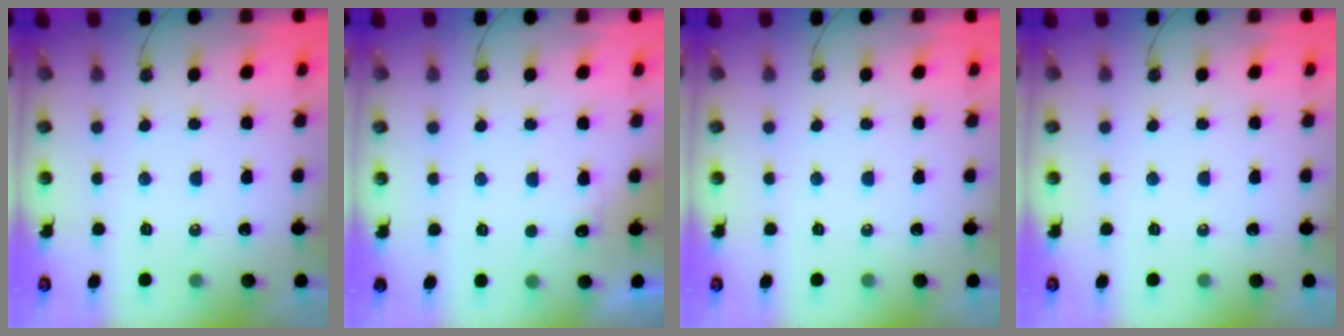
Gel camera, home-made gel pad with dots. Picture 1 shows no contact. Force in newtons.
{"total": 3.9, "press": 3.7, "slide": 1.1}
{"total": 0.0}
{"total": 0.0}